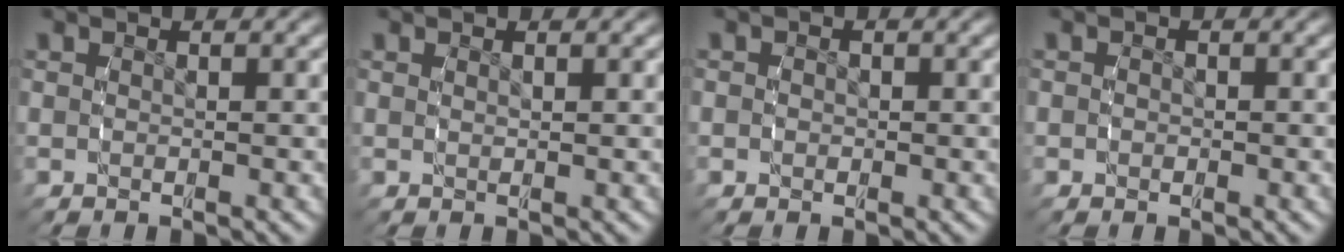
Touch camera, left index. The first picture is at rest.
{"total": 0.5, "force": [0.4, -0.4, 0.1], "torque": [-0.005, -0.003, 0.009]}
{"total": 0.9, "force": [0.0, 0.9, 0.2], "torque": [-0.009, 0.002, -0.003]}
{"total": 0.7, "force": [-0.2, 0.7, 0.0], "torque": [-0.005, 0.000, -0.005]}